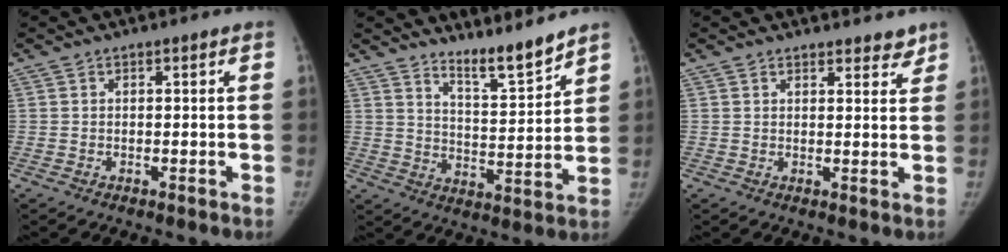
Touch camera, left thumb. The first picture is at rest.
{"total": 7.8, "force": [7.1, 0.4, 3.3], "torque": [-0.049, -0.068, 0.124]}
{"total": 3.4, "force": [2.9, 1.5, 0.8], "torque": [0.016, -0.019, 0.031]}